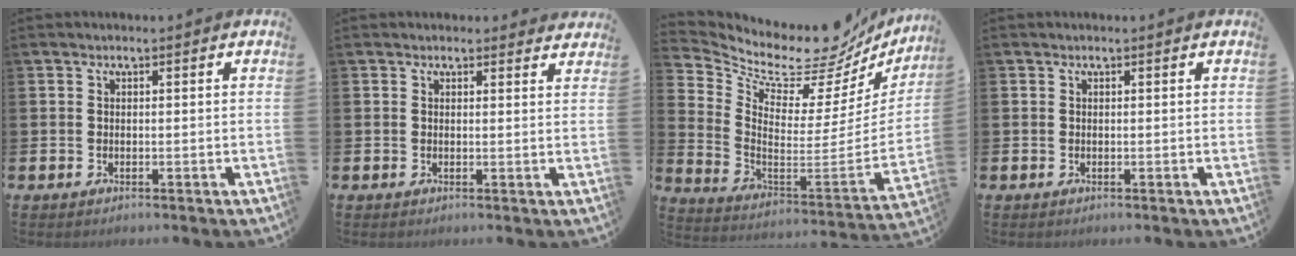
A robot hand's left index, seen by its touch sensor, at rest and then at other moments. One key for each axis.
{"total": 1.5, "fx": 1.4, "fy": 0.6, "fz": 0.0, "tx": 0.009, "ty": -0.002, "tz": 0.022}
{"total": 8.0, "fx": 7.0, "fy": 3.2, "fz": 2.0, "tx": -0.064, "ty": -0.079, "tz": 0.112}
{"total": 0.0}